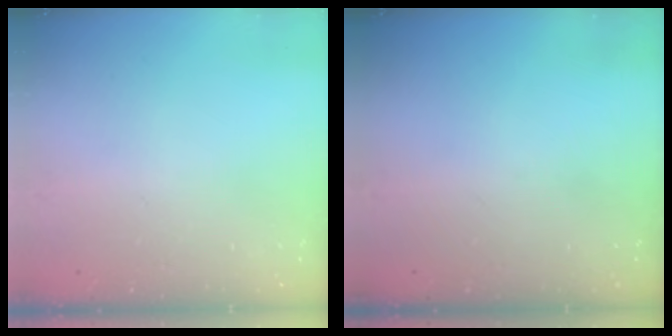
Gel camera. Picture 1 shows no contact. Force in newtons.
{"total": 0.0}